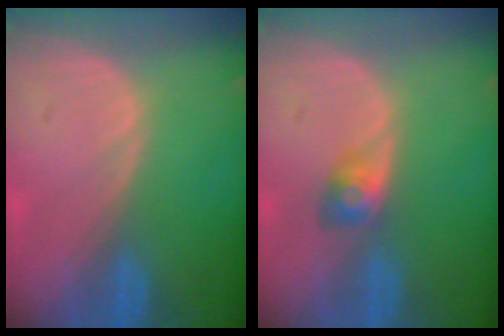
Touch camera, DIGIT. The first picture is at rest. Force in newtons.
{"total": 2.9, "press": 2.6, "slide": 1.1}